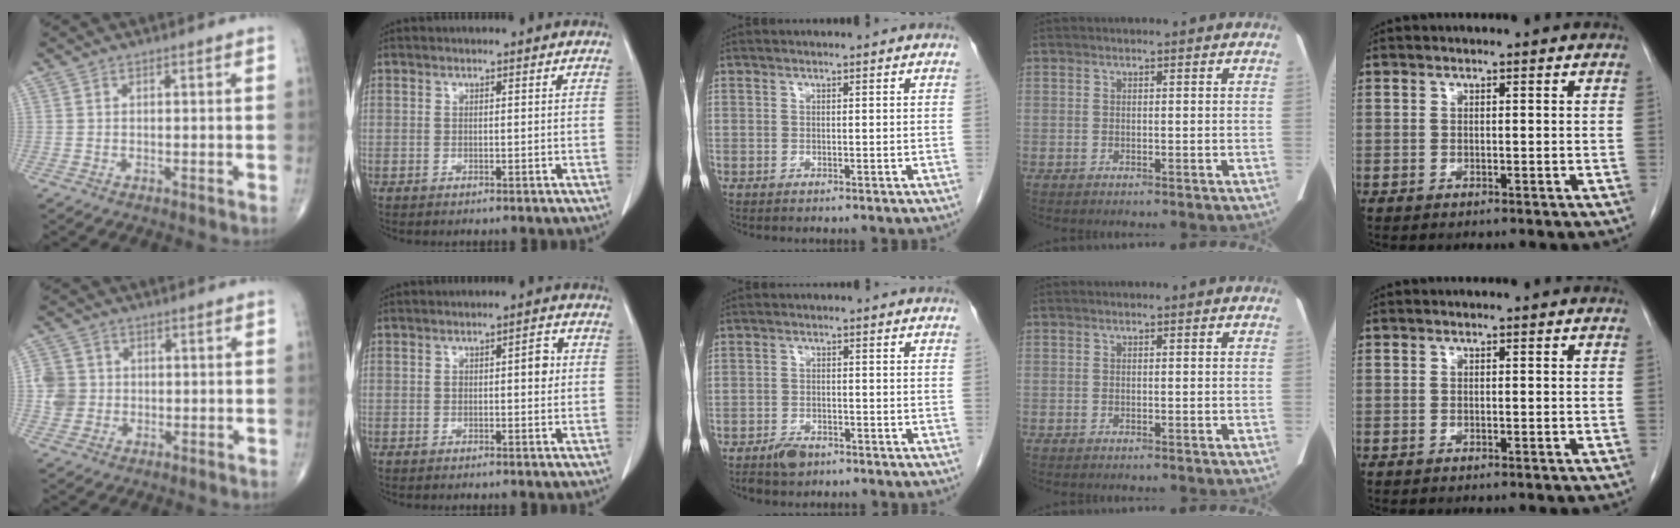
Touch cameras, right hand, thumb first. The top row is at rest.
{"thumb": {"total": 5.2, "force": [-0.1, 4.9, 1.6], "torque": [-0.014, 0.006, -0.005]}, "index": {"total": 3.3, "force": [0.3, 1.2, 3.0], "torque": [-0.044, 0.010, 0.006]}, "middle": {"total": 3.2, "force": [-2.3, 1.5, 1.5], "torque": [-0.031, -0.001, -0.034]}}